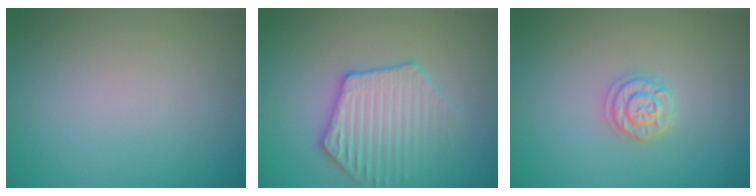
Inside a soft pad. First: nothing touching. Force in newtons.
{"total": 3.6, "press": 3.5, "slide": 0.7}
{"total": 1.7, "press": 1.7, "slide": 0.2}